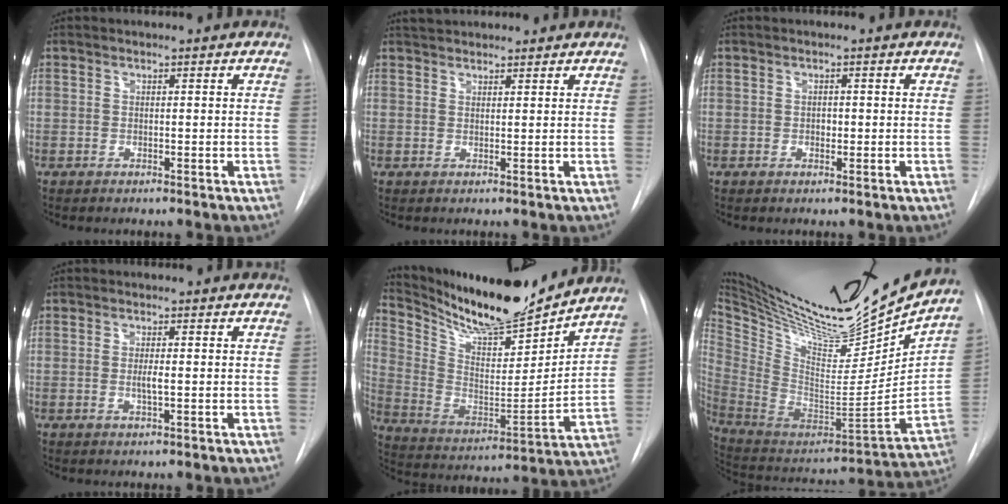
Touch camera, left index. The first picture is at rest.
{"total": 4.8, "force": [4.5, 1.1, 1.3], "torque": [-0.019, 0.035, 0.067]}
{"total": 1.1, "force": [-0.9, 0.5, 0.4], "torque": [-0.005, -0.004, -0.014]}
{"total": 1.6, "force": [-0.9, 0.1, 1.3], "torque": [-0.027, -0.009, -0.012]}
{"total": 19.0, "force": [17.2, 2.9, 7.5], "torque": [-0.147, -0.032, 0.290]}
{"total": 28.1, "force": [24.9, 3.8, 12.4], "torque": [-0.221, -0.079, 0.391]}